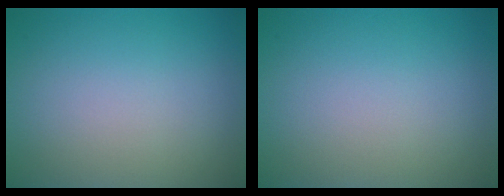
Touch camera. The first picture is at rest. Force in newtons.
{"total": 0.0}